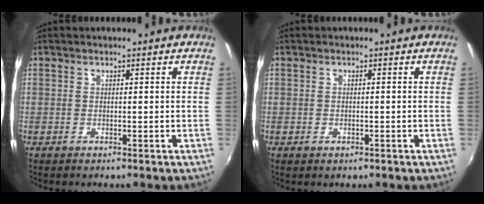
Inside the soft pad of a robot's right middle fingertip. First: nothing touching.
{"total": 0.9, "force": [-0.5, 0.6, 0.4], "torque": [-0.007, -0.003, -0.008]}